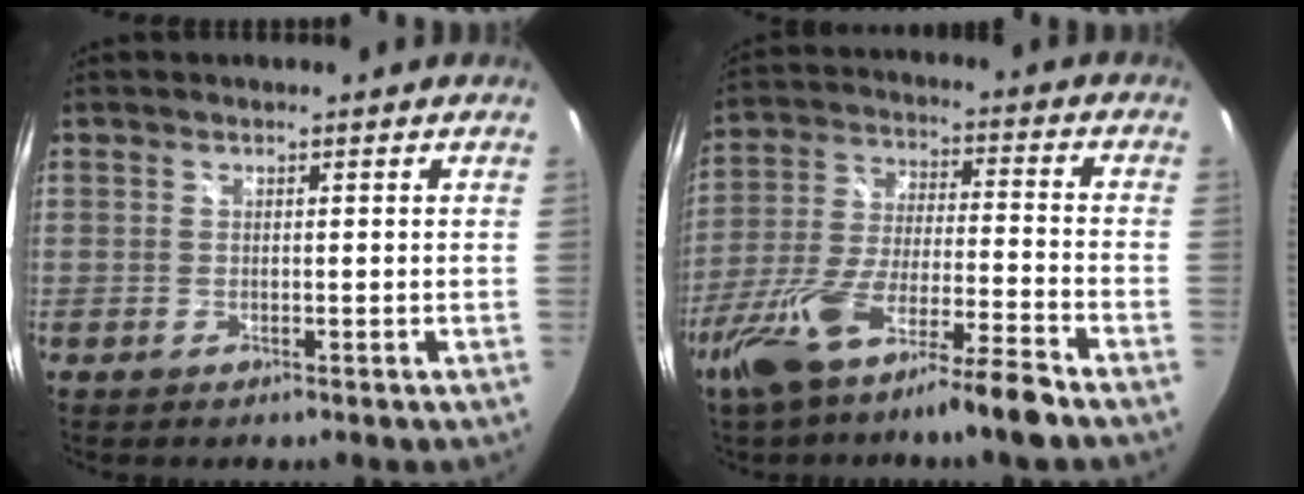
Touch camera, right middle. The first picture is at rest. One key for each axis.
{"total": 15.9, "fx": -11.5, "fy": 0.8, "fz": 10.9, "tx": -0.225, "ty": -0.031, "tz": -0.204}